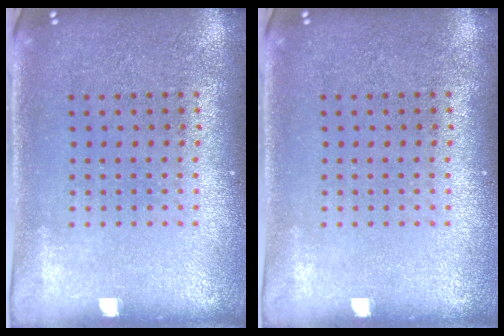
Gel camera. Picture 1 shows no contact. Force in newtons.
{"total": 0.0}